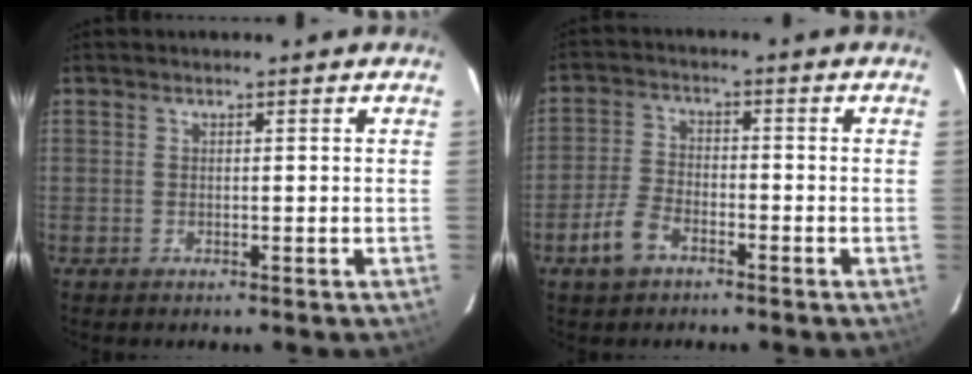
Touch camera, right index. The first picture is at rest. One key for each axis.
{"total": 6.3, "fx": -3.9, "fy": 3.4, "fz": 3.7, "tx": -0.088, "ty": 0.004, "tz": -0.074}